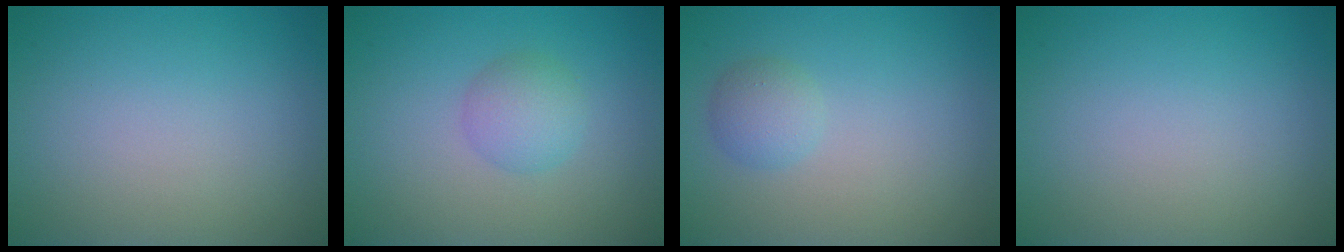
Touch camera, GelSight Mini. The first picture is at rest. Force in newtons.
{"total": 2.5, "press": 2.5, "slide": 0.1}
{"total": 1.7, "press": 1.7, "slide": 0.0}
{"total": 0.0}